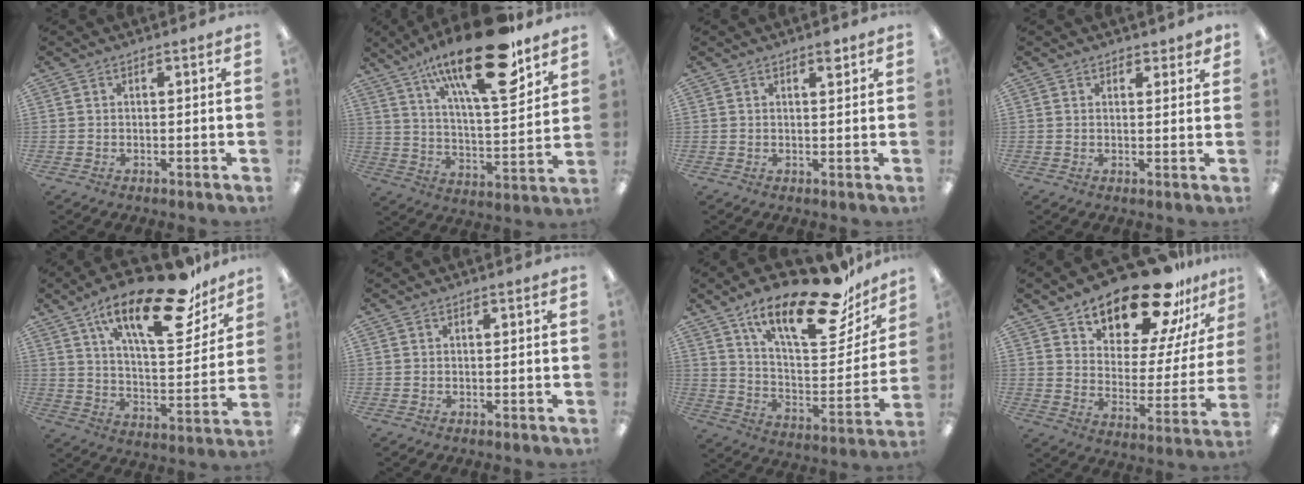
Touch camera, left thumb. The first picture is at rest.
{"total": 24.4, "force": [15.9, 7.2, 17.0], "torque": [-0.270, -0.090, 0.257]}
{"total": 2.4, "force": [1.8, 0.8, 1.5], "torque": [-0.008, -0.009, 0.026]}
{"total": 2.0, "force": [1.7, 0.8, 0.4], "torque": [0.007, -0.009, 0.030]}
{"total": 24.7, "force": [16.1, 8.6, 16.7], "torque": [-0.246, -0.096, 0.261]}
{"total": 0.0}
{"total": 23.7, "force": [17.1, 7.5, 14.5], "torque": [-0.218, -0.107, 0.280]}
{"total": 20.2, "force": [17.0, 7.0, 8.5], "torque": [-0.137, -0.126, 0.291]}